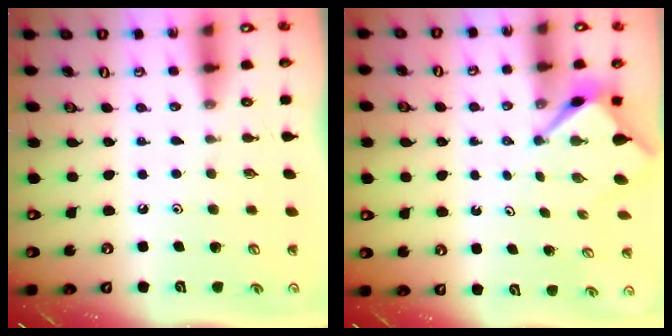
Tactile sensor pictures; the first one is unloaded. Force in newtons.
{"total": 3.2, "press": 3.2, "slide": 0.2}